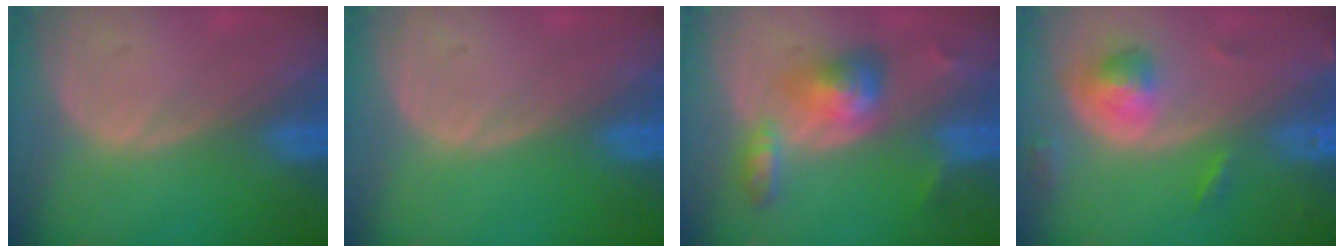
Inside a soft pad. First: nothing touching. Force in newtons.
{"total": 0.0}
{"total": 6.2, "press": 5.6, "slide": 2.7}
{"total": 5.4, "press": 5.0, "slide": 2.1}